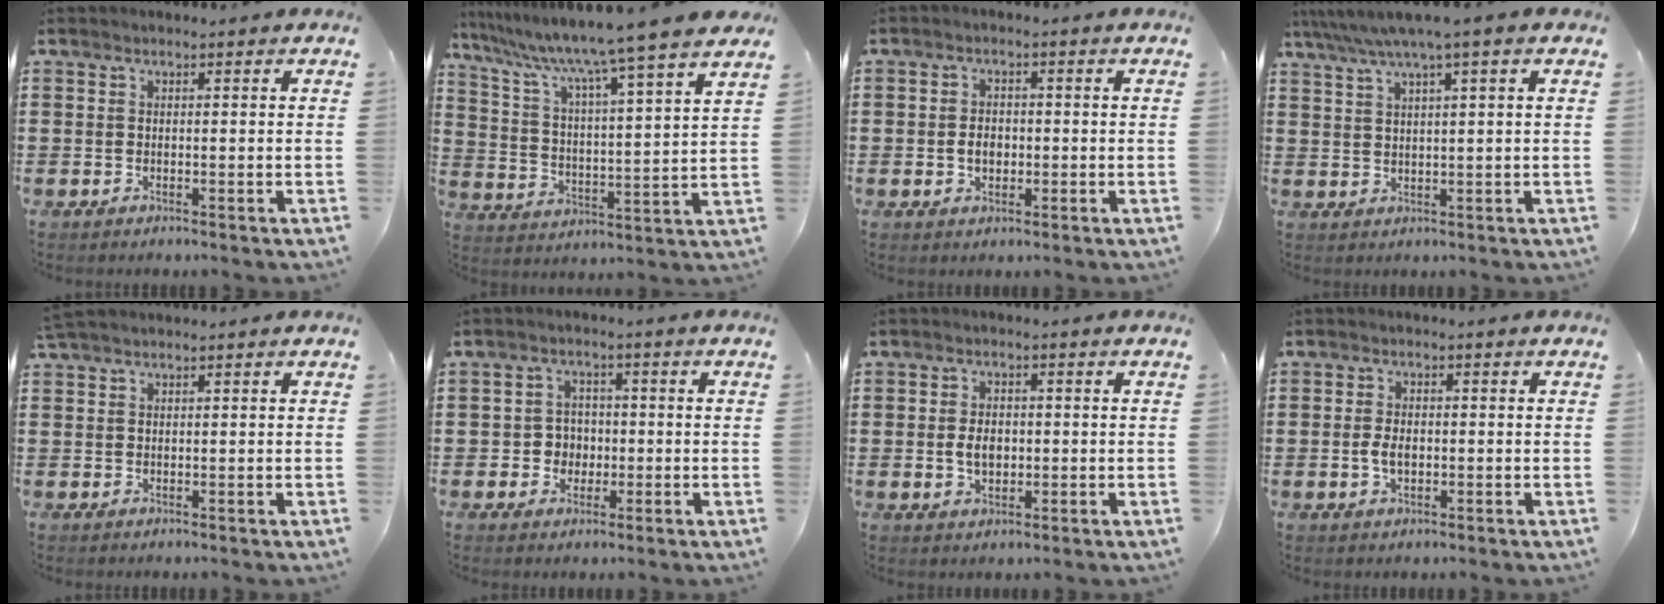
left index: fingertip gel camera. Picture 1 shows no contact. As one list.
[{"total": 8.1, "force": [6.9, -1.8, 3.9], "torque": [-0.105, -0.062, 0.104]}, {"total": 2.8, "force": [-0.4, 1.9, 2.0], "torque": [-0.033, 0.000, -0.011]}, {"total": 4.3, "force": [2.5, -0.2, 3.4], "torque": [-0.074, -0.004, 0.040]}, {"total": 1.5, "force": [1.3, 0.3, 0.7], "torque": [-0.018, 0.002, 0.025]}, {"total": 3.4, "force": [-0.6, 3.1, 1.1], "torque": [-0.033, 0.006, -0.016]}, {"total": 3.7, "force": [0.0, 2.3, 2.9], "torque": [-0.049, 0.003, -0.004]}, {"total": 3.1, "force": [-0.3, 1.7, 2.6], "torque": [-0.058, 0.001, -0.007]}]